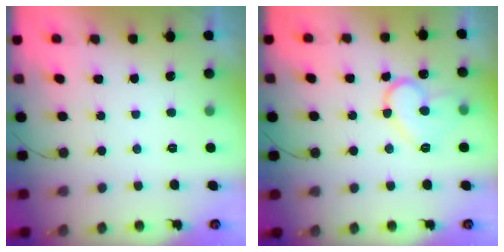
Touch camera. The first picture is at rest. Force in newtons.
{"total": 13.2, "press": 13.1, "slide": 1.2}